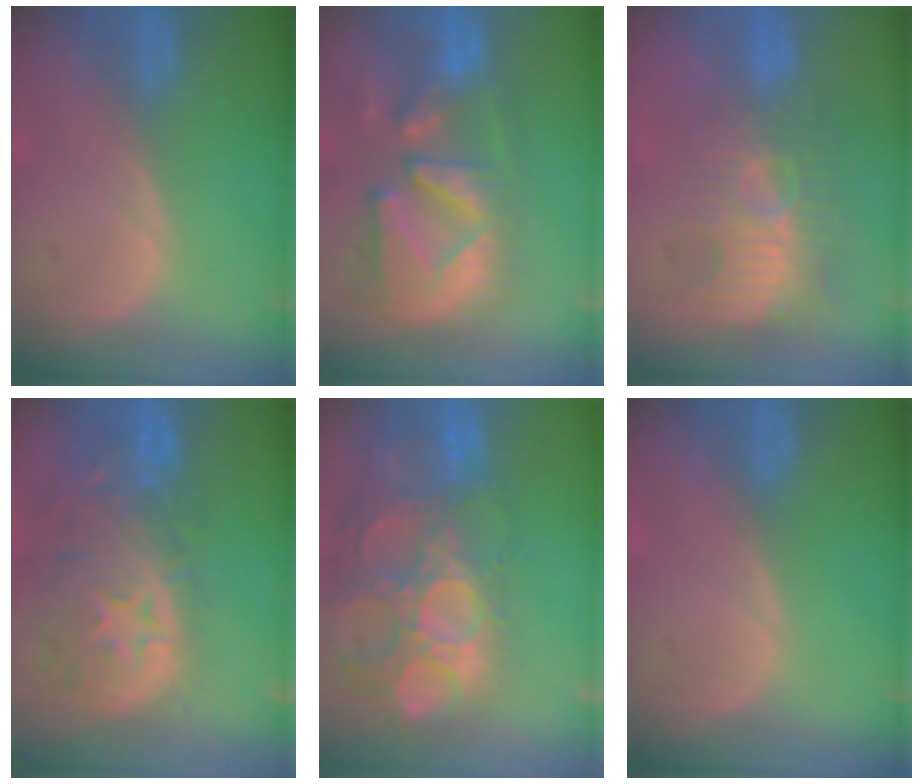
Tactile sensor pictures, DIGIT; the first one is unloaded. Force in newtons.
{"total": 12.3, "press": 11.0, "slide": 5.6}
{"total": 9.8, "press": 8.5, "slide": 4.7}
{"total": 12.3, "press": 10.5, "slide": 6.5}
{"total": 15.6, "press": 12.9, "slide": 8.8}
{"total": 0.0}